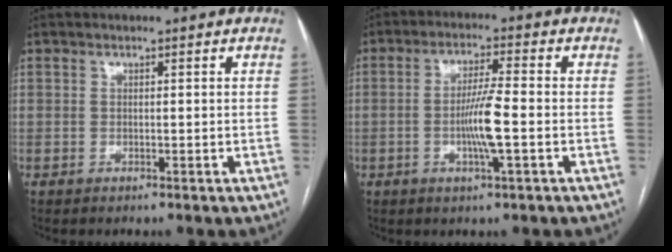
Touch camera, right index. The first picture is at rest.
{"total": 6.5, "force": [-1.4, 0.0, 6.4], "torque": [-0.122, -0.004, -0.027]}